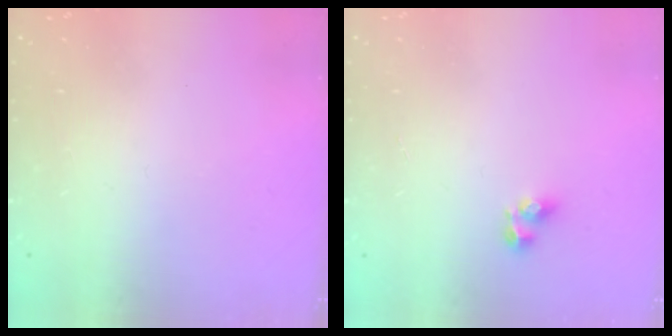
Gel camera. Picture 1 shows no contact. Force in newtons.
{"total": 3.3, "press": 3.1, "slide": 1.2}